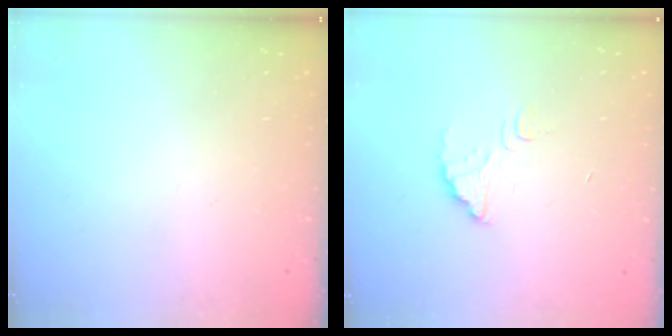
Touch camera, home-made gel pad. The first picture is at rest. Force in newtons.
{"total": 4.4, "press": 4.4, "slide": 0.3}